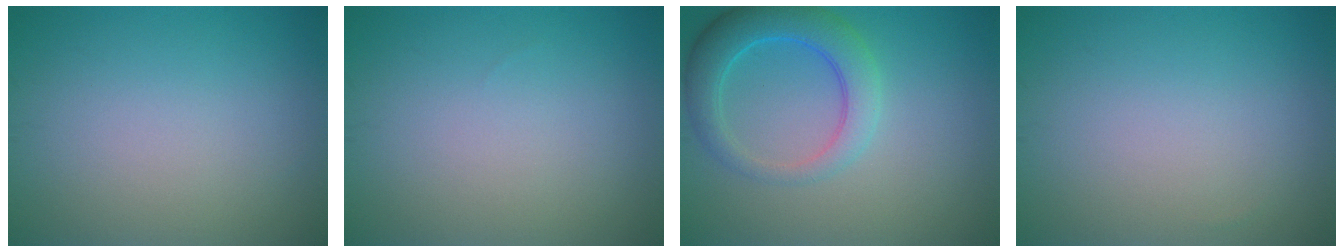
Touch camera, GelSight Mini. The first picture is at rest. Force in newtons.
{"total": 0.0}
{"total": 4.8, "press": 4.8, "slide": 0.3}
{"total": 0.0}